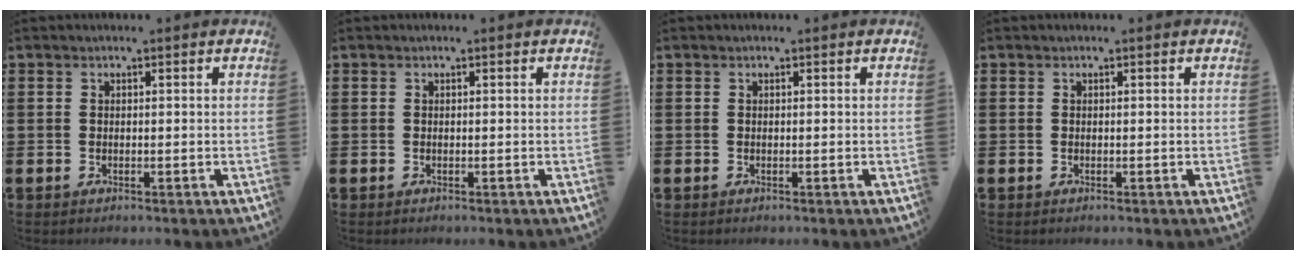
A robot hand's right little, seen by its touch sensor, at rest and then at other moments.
{"total": 0.0}
{"total": 0.0}
{"total": 0.0}